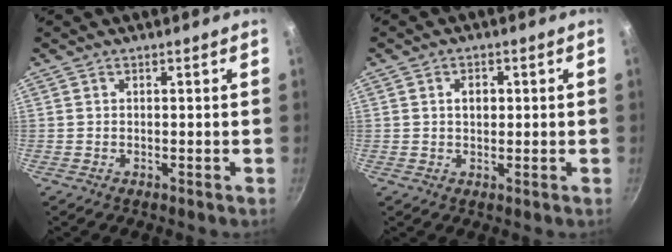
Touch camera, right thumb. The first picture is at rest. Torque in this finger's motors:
{"motor_torque": [-0.60, 0.78, 0.62, 0.10, 0.13]}